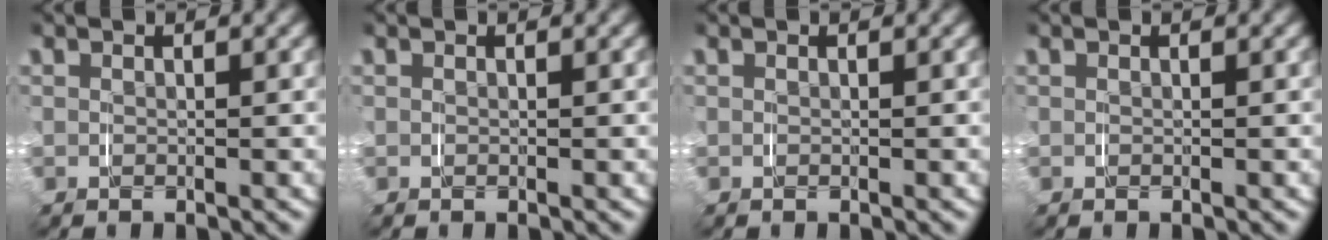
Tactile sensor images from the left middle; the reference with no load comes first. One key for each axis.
{"total": 0.0}
{"total": 0.0}
{"total": 0.0}